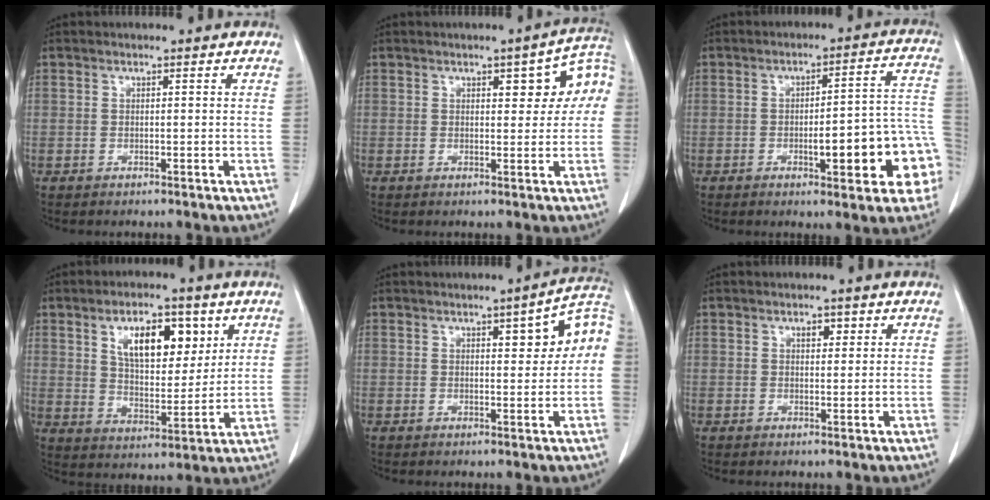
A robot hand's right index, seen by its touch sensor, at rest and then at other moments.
{"total": 7.0, "force": [1.6, 2.6, 6.3], "torque": [-0.070, 0.029, 0.017]}
{"total": 13.5, "force": [-4.1, 2.7, 12.6], "torque": [-0.125, 0.034, -0.046]}
{"total": 11.3, "force": [4.9, 5.2, 8.8], "torque": [-0.141, 0.012, 0.088]}
{"total": 7.0, "force": [1.4, 1.7, 6.6], "torque": [-0.082, 0.025, 0.013]}
{"total": 1.7, "force": [0.8, 0.9, 1.1], "torque": [-0.015, -0.001, 0.012]}